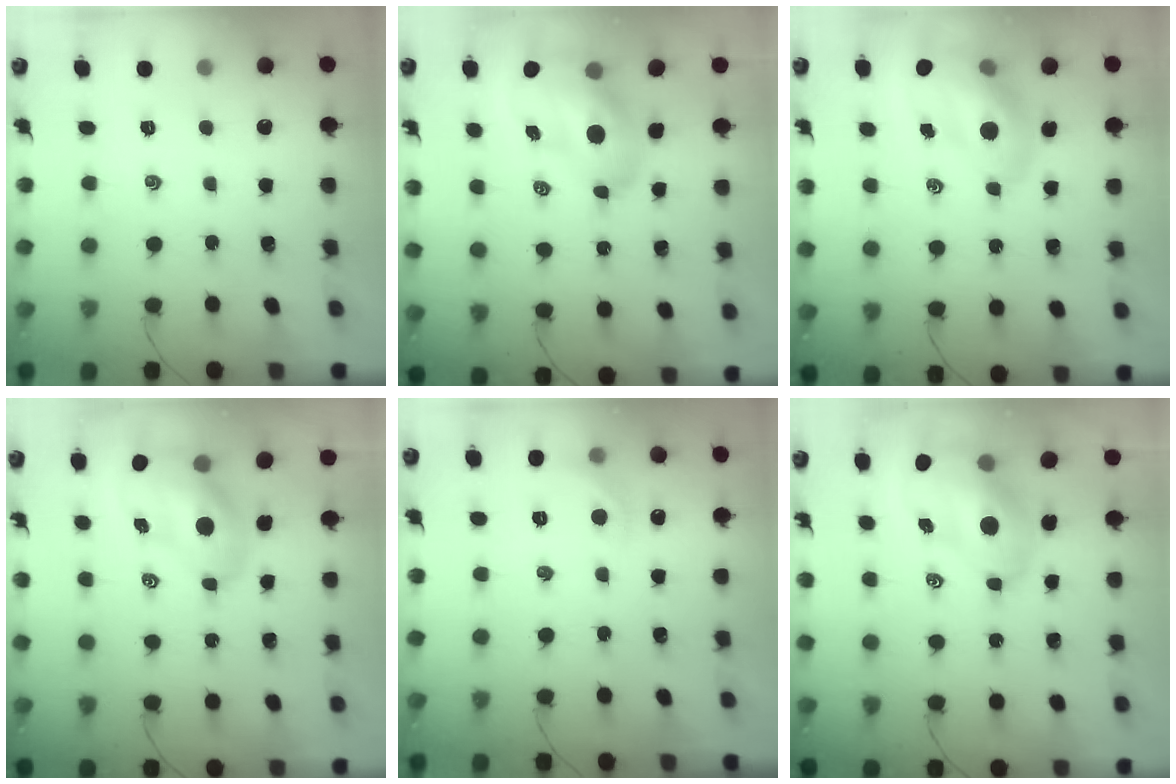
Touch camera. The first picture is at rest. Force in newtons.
{"total": 10.4, "press": 10.0, "slide": 3.1}
{"total": 12.9, "press": 12.4, "slide": 3.6}
{"total": 9.7, "press": 9.2, "slide": 3.0}
{"total": 7.0, "press": 6.9, "slide": 1.3}
{"total": 10.2, "press": 9.8, "slide": 2.9}